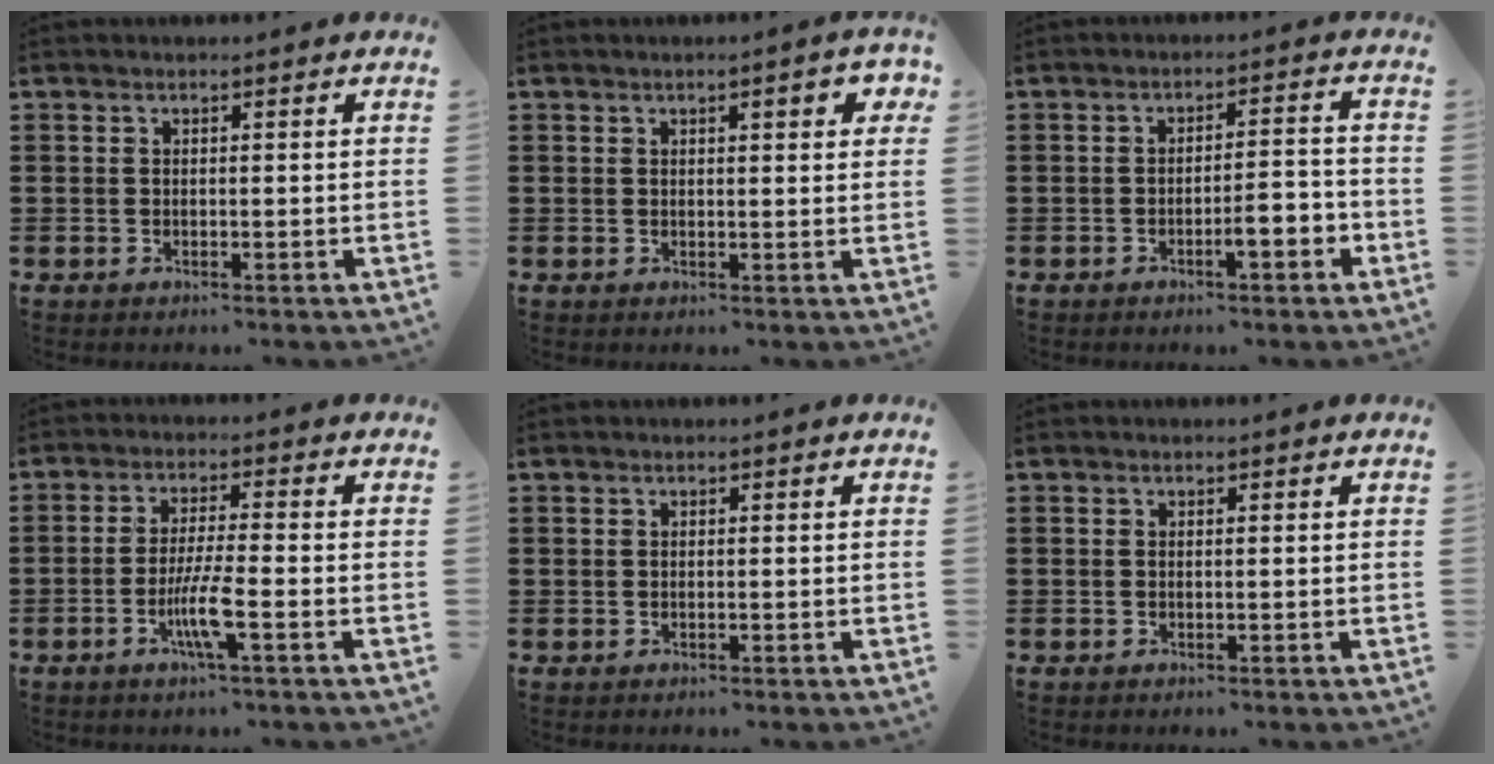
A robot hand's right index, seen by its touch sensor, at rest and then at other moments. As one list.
[{"total": 2.9, "force": [1.1, 0.7, 2.6], "torque": [-0.037, 0.000, 0.012]}, {"total": 4.2, "force": [-2.1, 0.9, 3.5], "torque": [-0.058, 0.005, -0.039]}, {"total": 6.4, "force": [-2.5, 0.3, 5.9], "torque": [-0.117, -0.016, -0.049]}, {"total": 0.0}, {"total": 0.0}]